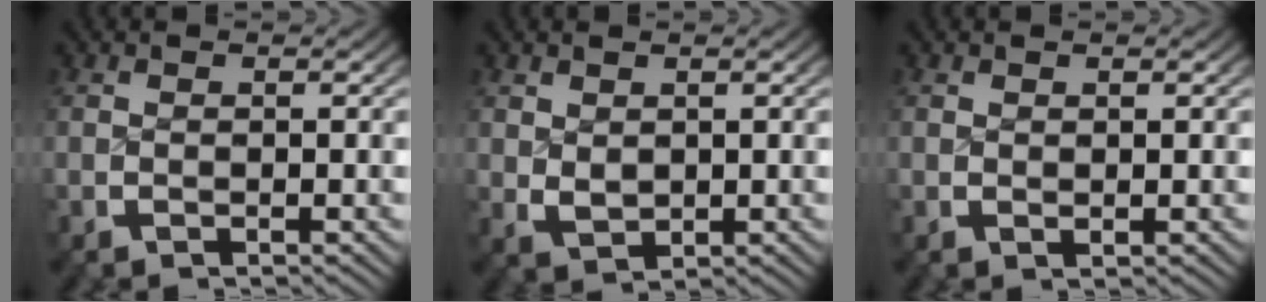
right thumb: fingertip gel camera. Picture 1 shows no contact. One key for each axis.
{"total": 2.2, "fx": 0.4, "fy": 1.7, "fz": 1.4, "tx": -0.028, "ty": -0.015, "tz": 0.022}
{"total": 0.5, "fx": 0.4, "fy": 0.2, "fz": 0.2, "tx": -0.001, "ty": -0.002, "tz": 0.012}